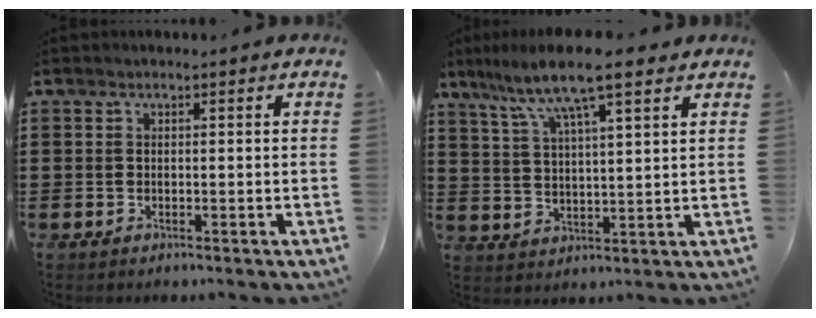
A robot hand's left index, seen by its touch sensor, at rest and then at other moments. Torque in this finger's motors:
{"motor_torque": [1.17, -0.97, 0.68, 0.21]}